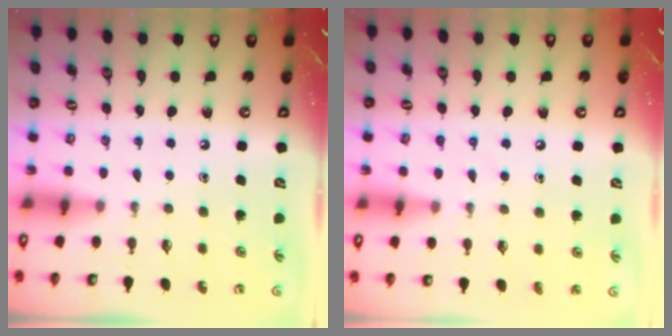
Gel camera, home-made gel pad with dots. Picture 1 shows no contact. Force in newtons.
{"total": 4.3, "press": 4.3, "slide": 0.5}